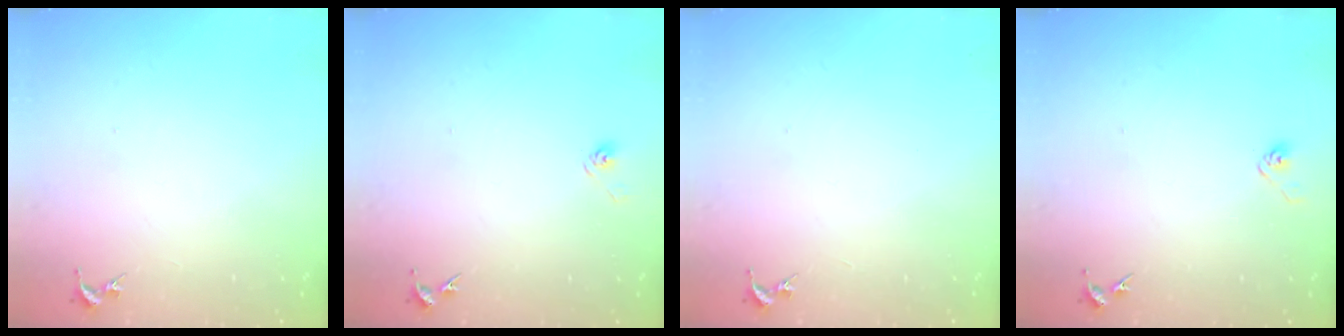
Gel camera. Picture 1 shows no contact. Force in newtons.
{"total": 2.9, "press": 2.5, "slide": 1.5}
{"total": 0.0}
{"total": 3.0, "press": 2.9, "slide": 0.9}